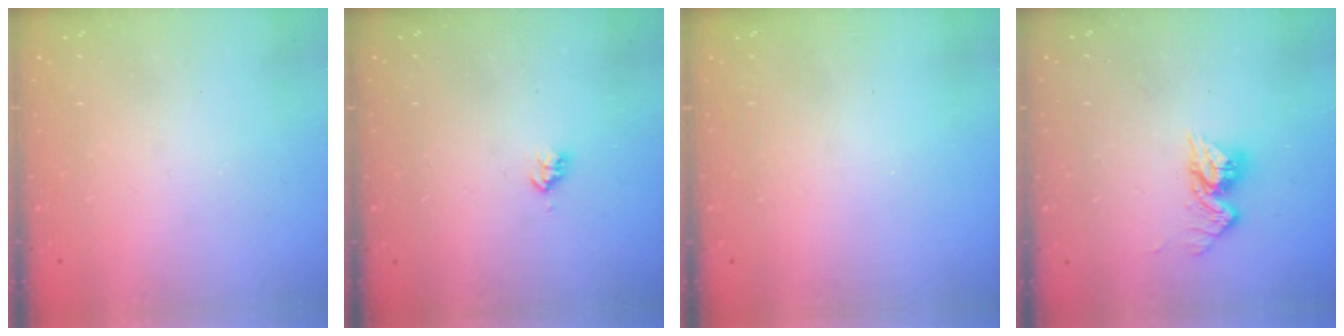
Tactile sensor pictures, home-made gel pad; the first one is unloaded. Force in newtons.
{"total": 3.1, "press": 3.1, "slide": 0.4}
{"total": 0.0}
{"total": 10.1, "press": 10.1, "slide": 0.7}